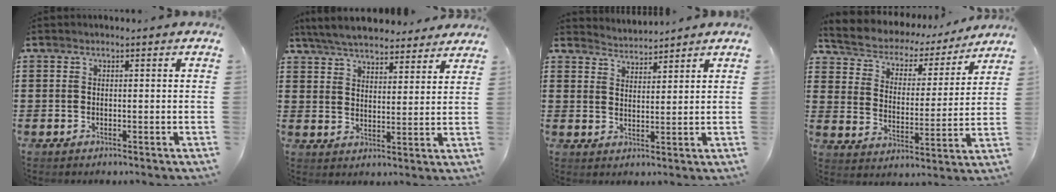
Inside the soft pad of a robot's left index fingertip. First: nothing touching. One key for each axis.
{"total": 6.0, "fx": 5.8, "fy": 0.9, "fz": 1.3, "tx": -0.049, "ty": -0.018, "tz": 0.105}
{"total": 2.9, "fx": 2.9, "fy": -0.1, "fz": -0.6, "tx": 0.001, "ty": -0.013, "tz": 0.054}
{"total": 4.0, "fx": 3.7, "fy": 1.5, "fz": 0.2, "tx": -0.030, "ty": -0.028, "tz": 0.056}